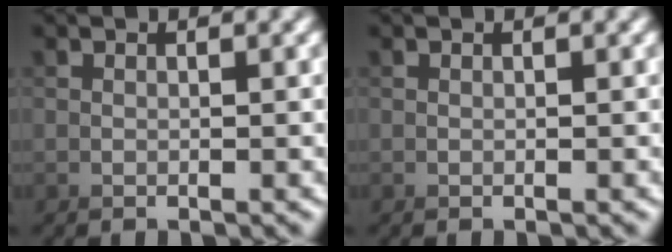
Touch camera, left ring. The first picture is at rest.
{"total": 0.0}